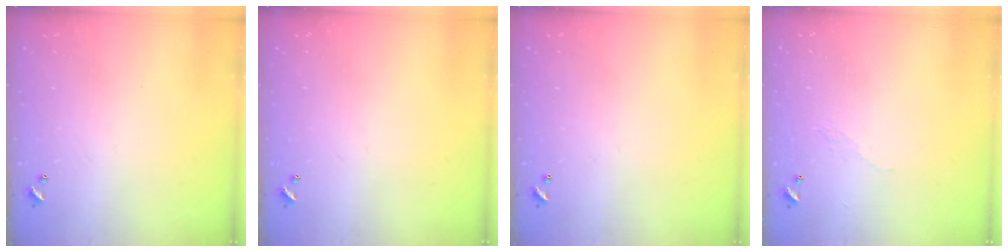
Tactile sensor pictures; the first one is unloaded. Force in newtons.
{"total": 0.0}
{"total": 0.0}
{"total": 2.9, "press": 2.9, "slide": 0.5}